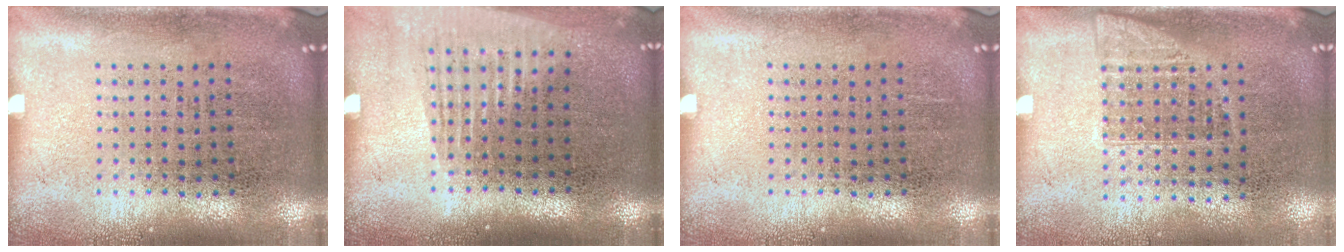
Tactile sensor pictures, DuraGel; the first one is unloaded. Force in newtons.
{"total": 1.4, "press": 1.2, "slide": 0.7}
{"total": 0.0}
{"total": 0.9, "press": 0.8, "slide": 0.5}